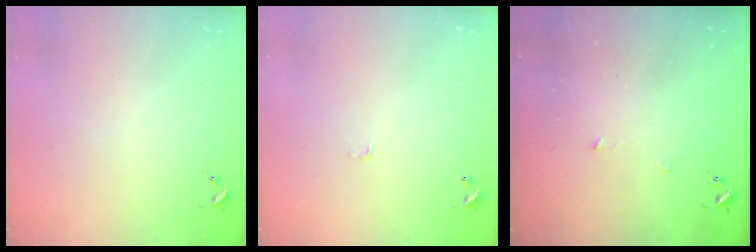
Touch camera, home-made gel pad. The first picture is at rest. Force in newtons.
{"total": 3.1, "press": 3.1, "slide": 0.3}
{"total": 3.4, "press": 3.4, "slide": 0.2}